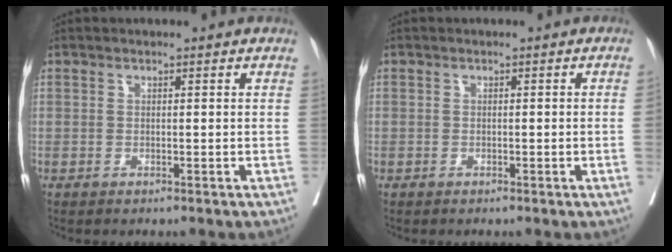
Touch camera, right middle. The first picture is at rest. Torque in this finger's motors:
{"motor_torque": [0.66, -0.71, -0.16, -0.21]}